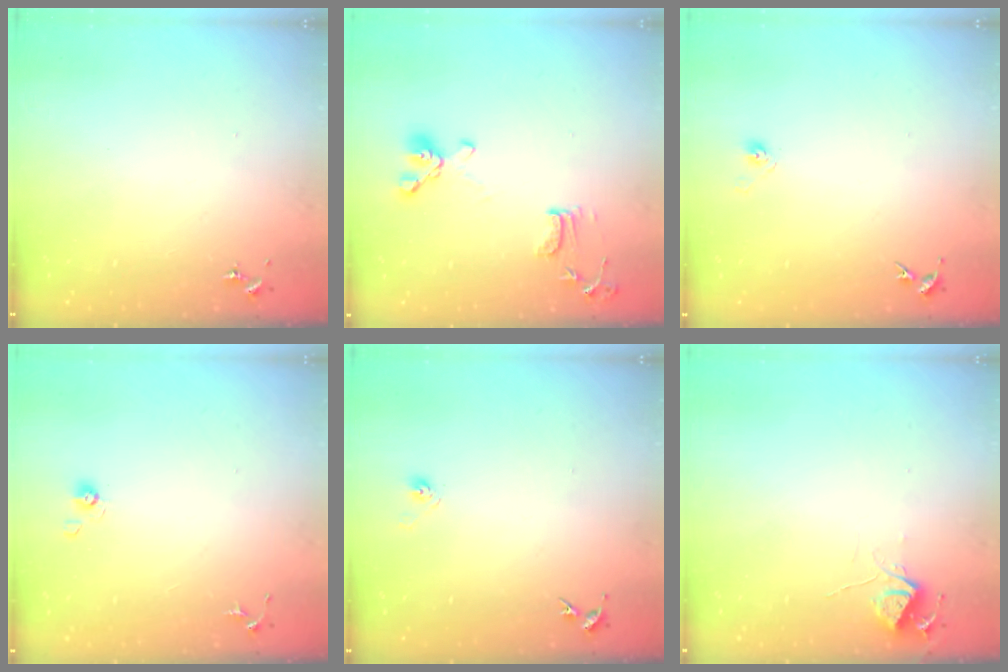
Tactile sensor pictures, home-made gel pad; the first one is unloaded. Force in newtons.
{"total": 11.2, "press": 11.0, "slide": 2.0}
{"total": 2.9, "press": 2.6, "slide": 1.4}
{"total": 5.4, "press": 5.2, "slide": 1.4}
{"total": 2.9, "press": 2.6, "slide": 1.4}
{"total": 6.0, "press": 6.0, "slide": 0.7}